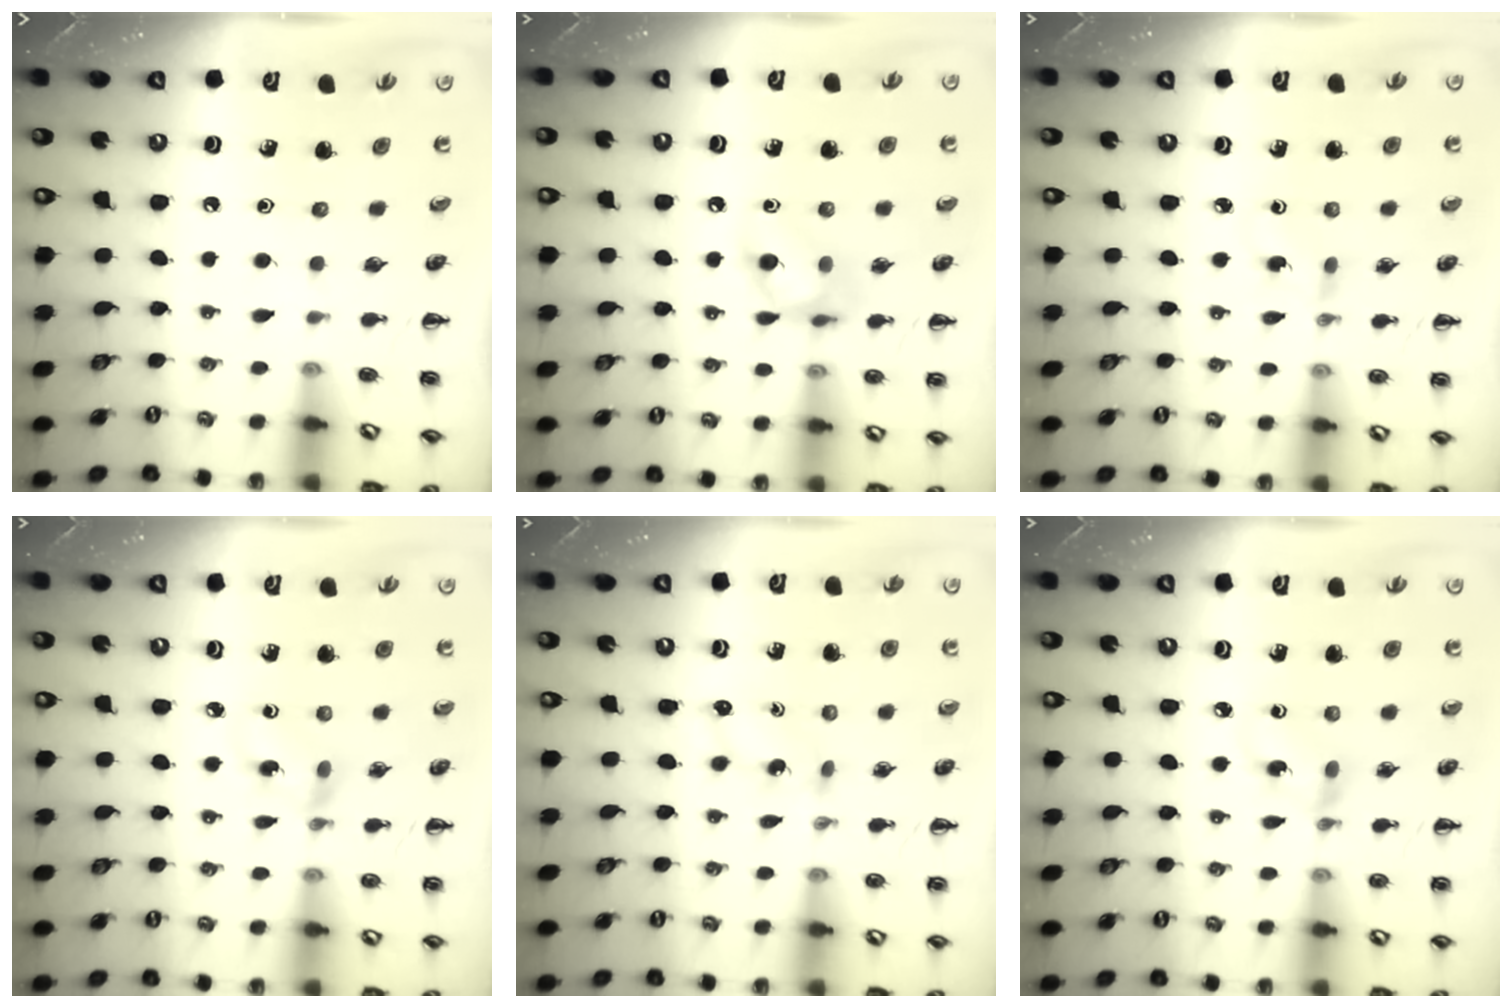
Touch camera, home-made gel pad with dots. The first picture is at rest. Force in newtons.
{"total": 8.7, "press": 8.7, "slide": 0.6}
{"total": 2.1, "press": 1.9, "slide": 0.9}
{"total": 3.0, "press": 2.9, "slide": 0.7}
{"total": 2.0, "press": 2.0, "slide": 0.6}
{"total": 3.3, "press": 3.2, "slide": 0.7}